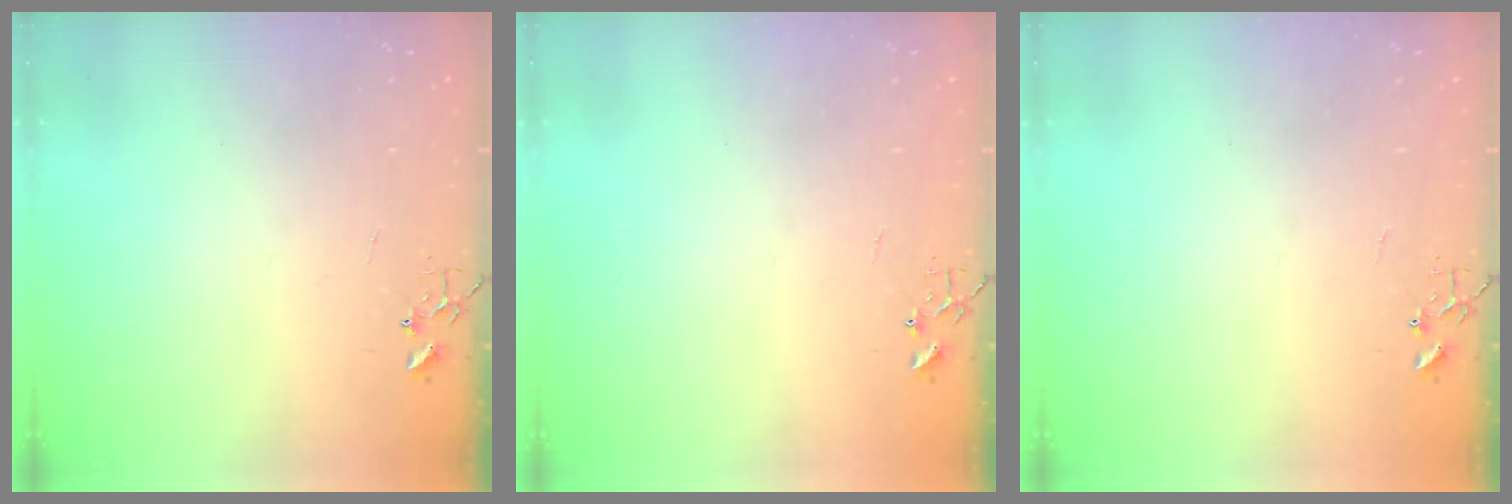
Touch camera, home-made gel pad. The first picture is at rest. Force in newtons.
{"total": 0.0}
{"total": 0.0}